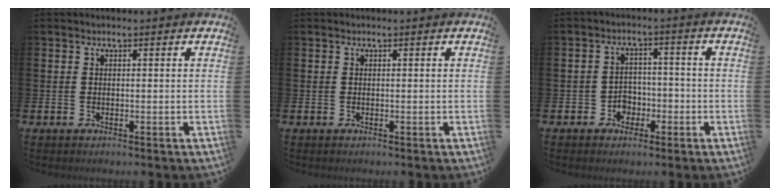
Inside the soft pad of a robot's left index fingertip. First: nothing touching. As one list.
[{"total": 0.0}, {"total": 3.3, "force": [-1.7, 2.7, 0.8], "torque": [-0.023, 0.005, -0.042]}]